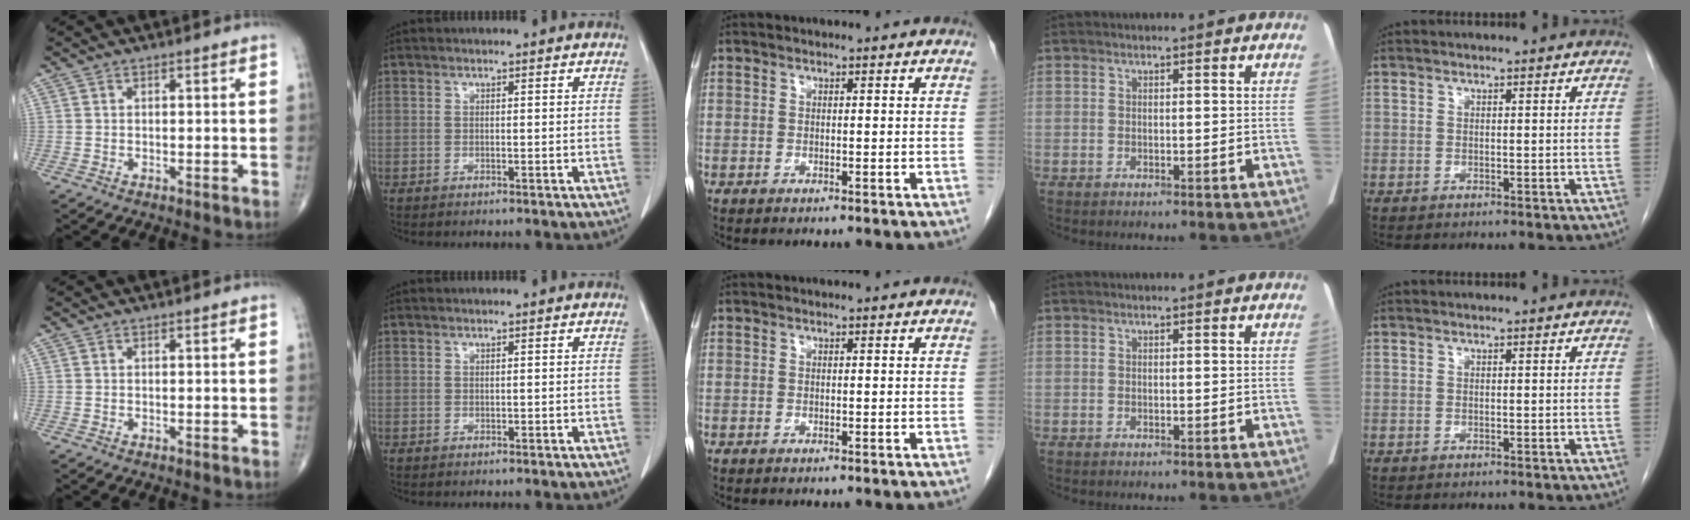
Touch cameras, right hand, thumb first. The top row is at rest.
{}